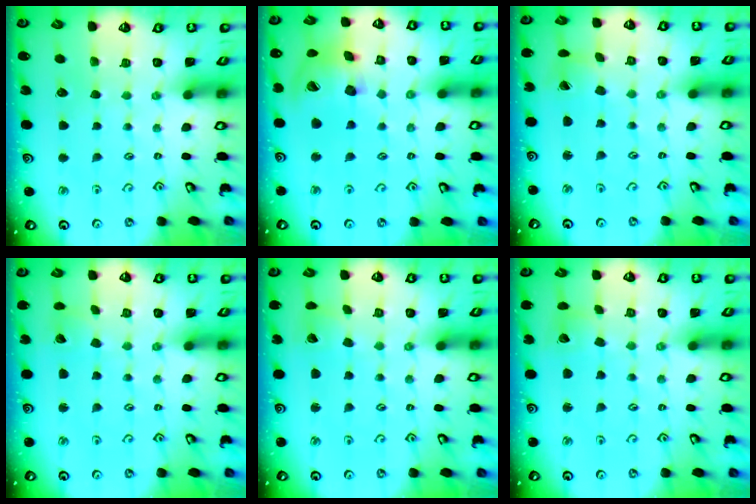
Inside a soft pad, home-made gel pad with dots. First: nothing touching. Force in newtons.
{"total": 16.5, "press": 16.4, "slide": 2.4}
{"total": 2.0, "press": 2.0, "slide": 0.2}
{"total": 3.6, "press": 3.6, "slide": 0.2}
{"total": 2.8, "press": 2.8, "slide": 0.3}
{"total": 2.4, "press": 2.4, "slide": 0.3}